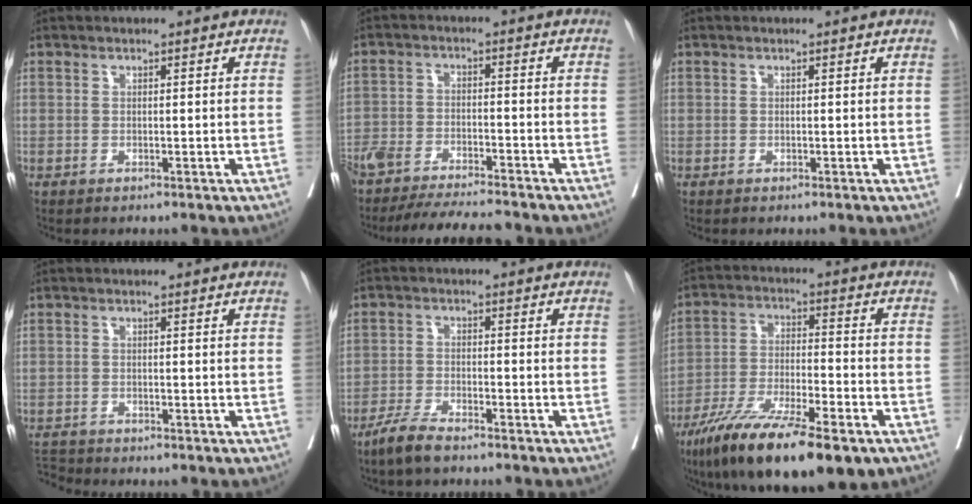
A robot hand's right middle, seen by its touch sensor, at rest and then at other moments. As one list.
[{"total": 13.2, "force": [-11.9, 1.5, 5.4], "torque": [-0.087, -0.008, -0.183]}, {"total": 0.0}, {"total": 2.2, "force": [-2.1, -0.3, -0.4], "torque": [0.007, -0.017, -0.038]}, {"total": 4.4, "force": [-3.7, 0.6, 2.4], "torque": [-0.055, -0.008, -0.074]}, {"total": 18.7, "force": [-12.4, 3.9, 13.5], "torque": [-0.217, -0.035, -0.210]}]